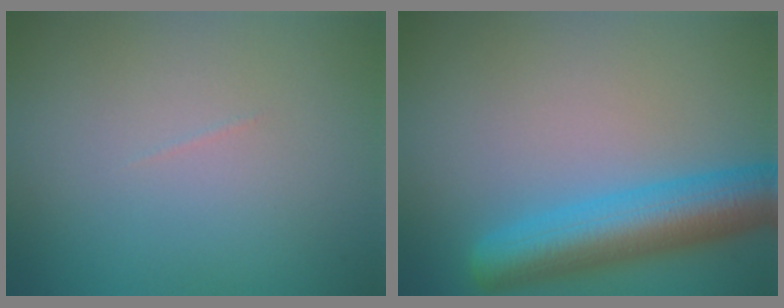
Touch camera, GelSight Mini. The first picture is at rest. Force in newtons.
{"total": 7.3, "press": 7.3, "slide": 0.2}